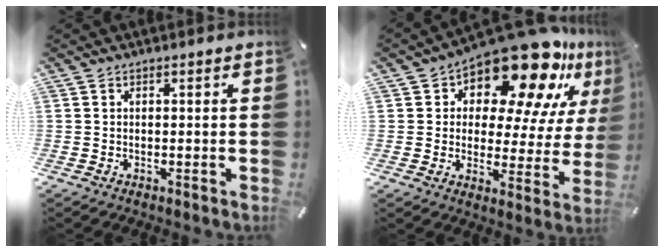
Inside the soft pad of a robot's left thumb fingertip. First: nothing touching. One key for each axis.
{"total": 18.9, "fx": 13.4, "fy": 8.2, "fz": 10.5, "tx": -0.156, "ty": -0.107, "tz": 0.223}